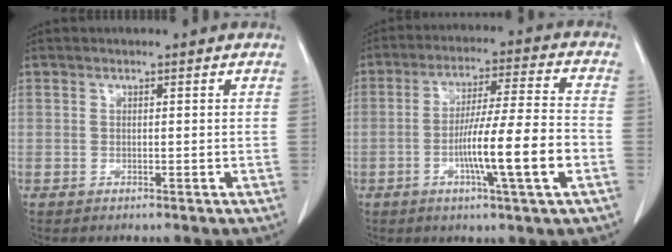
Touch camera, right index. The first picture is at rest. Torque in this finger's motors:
{"motor_torque": [1.76, -0.38, 0.90, 0.20]}